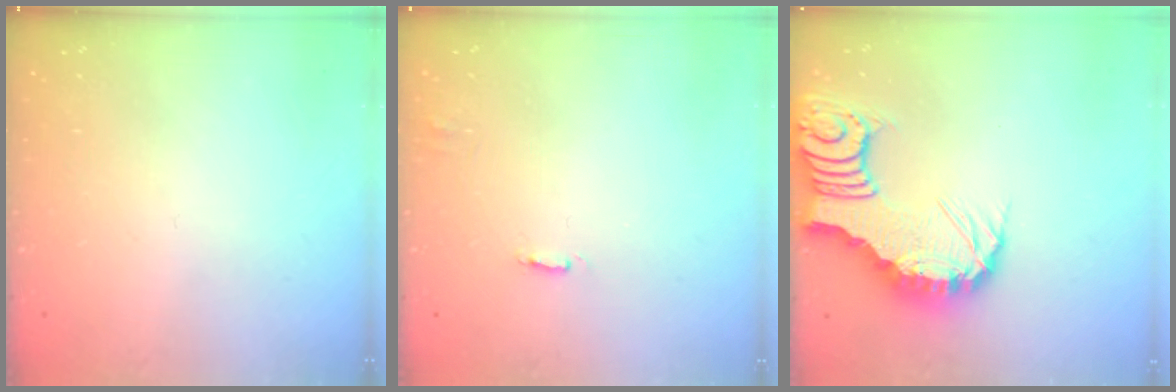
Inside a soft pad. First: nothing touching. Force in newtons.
{"total": 2.0, "press": 2.0, "slide": 0.1}
{"total": 9.0, "press": 8.9, "slide": 0.9}